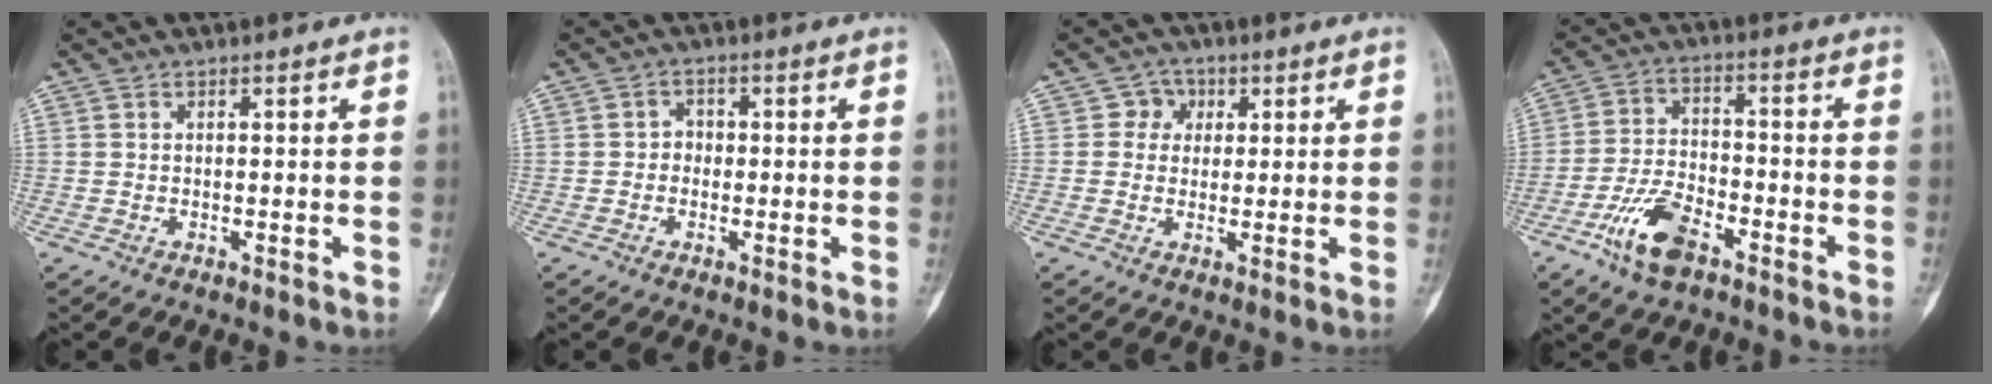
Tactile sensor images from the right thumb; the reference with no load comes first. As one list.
[{"total": 2.1, "force": [-0.4, 1.9, 0.9], "torque": [0.006, 0.010, -0.013]}, {"total": 3.9, "force": [1.1, 3.6, 1.1], "torque": [0.011, 0.005, 0.009]}, {"total": 10.0, "force": [-5.7, 4.6, 6.7], "torque": [-0.133, 0.026, -0.108]}]